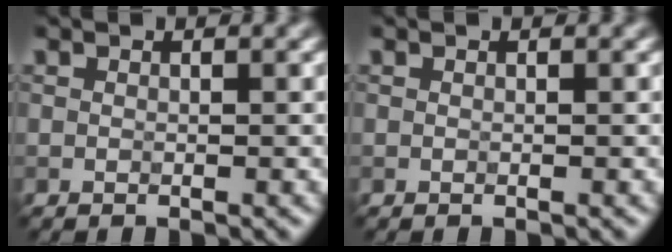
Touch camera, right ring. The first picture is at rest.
{"total": 0.0}